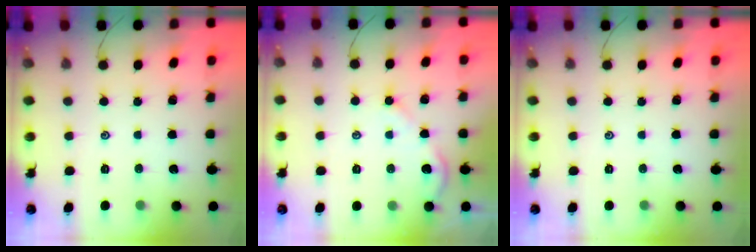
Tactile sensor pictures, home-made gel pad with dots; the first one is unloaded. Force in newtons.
{"total": 4.0, "press": 4.0, "slide": 0.4}
{"total": 0.0}